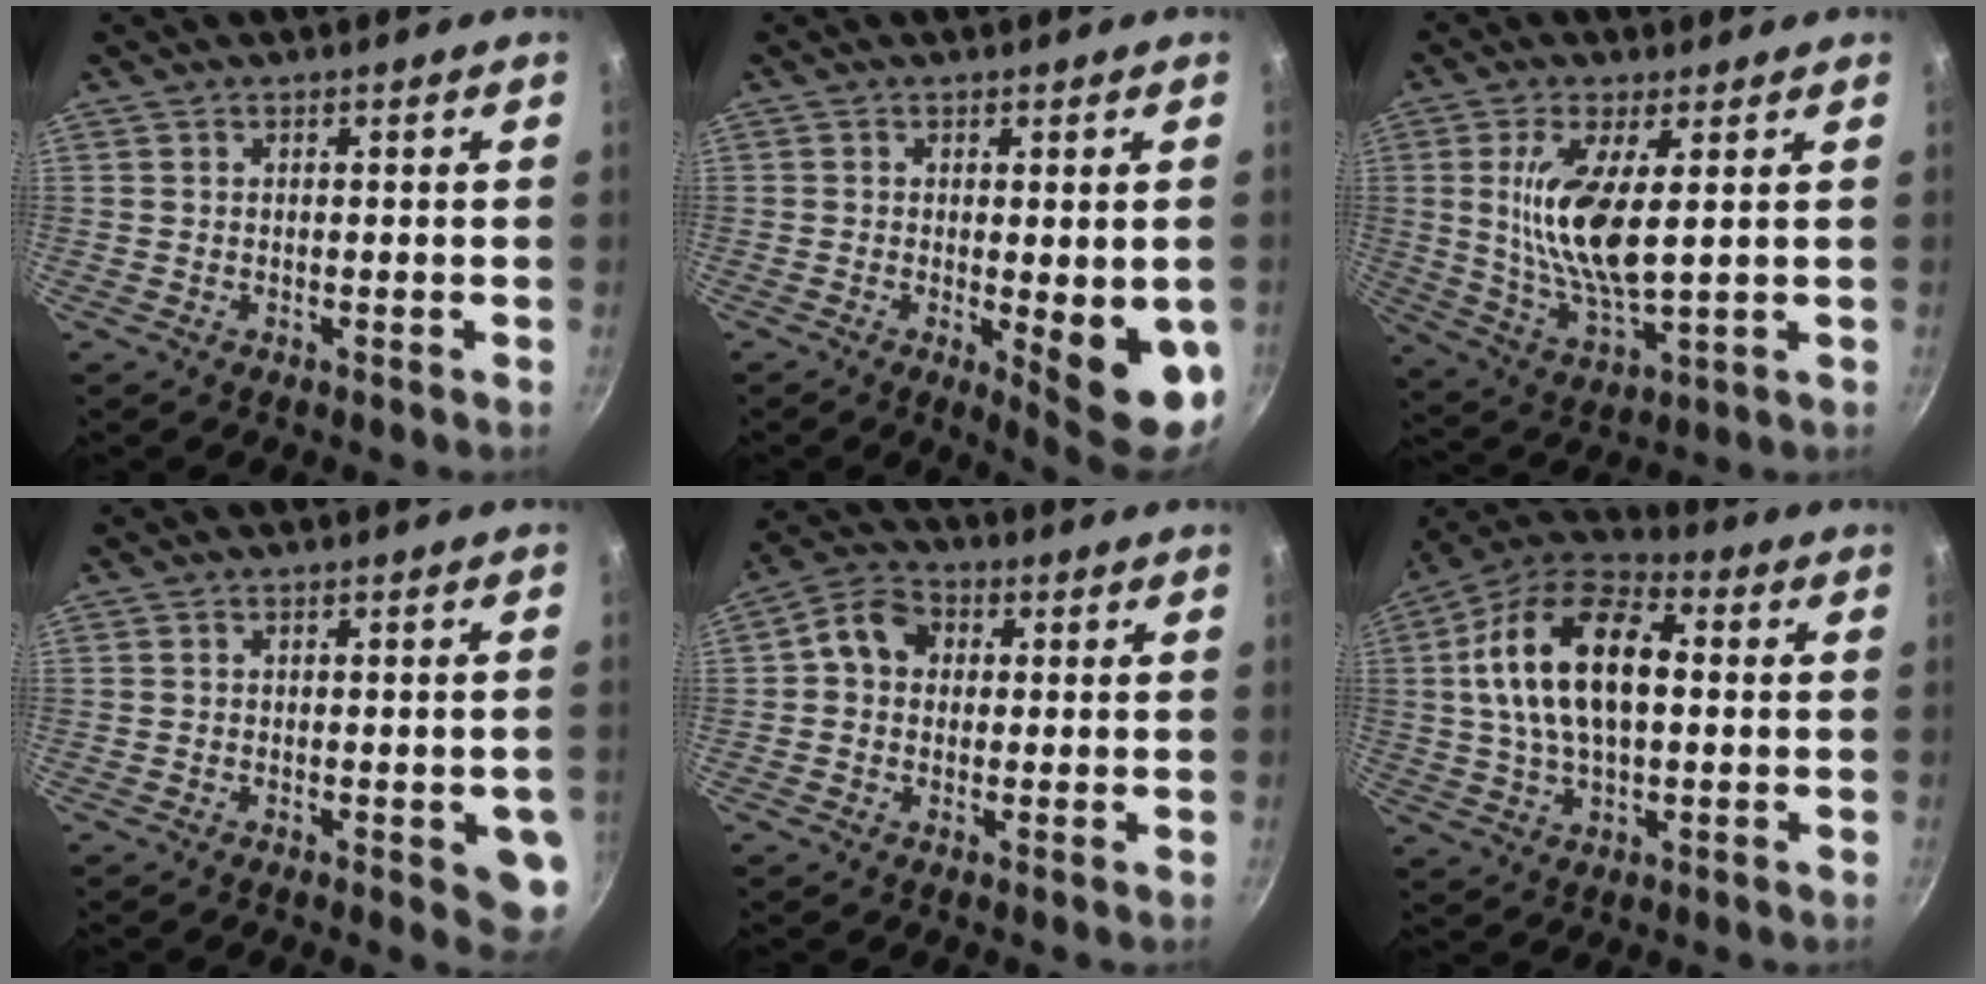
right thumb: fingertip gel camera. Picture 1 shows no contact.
{"total": 10.8, "force": [-1.9, 3.1, 10.2], "torque": [-0.113, -0.012, -0.015]}
{"total": 12.7, "force": [2.7, 4.3, 11.7], "torque": [-0.232, -0.021, 0.058]}
{"total": 6.4, "force": [-1.8, 2.4, 5.6], "torque": [-0.040, 0.004, -0.021]}
{"total": 7.0, "force": [0.8, 5.8, 3.8], "torque": [-0.043, 0.017, -0.004]}
{"total": 18.3, "force": [2.2, 10.2, 15.1], "torque": [-0.261, 0.031, 0.023]}